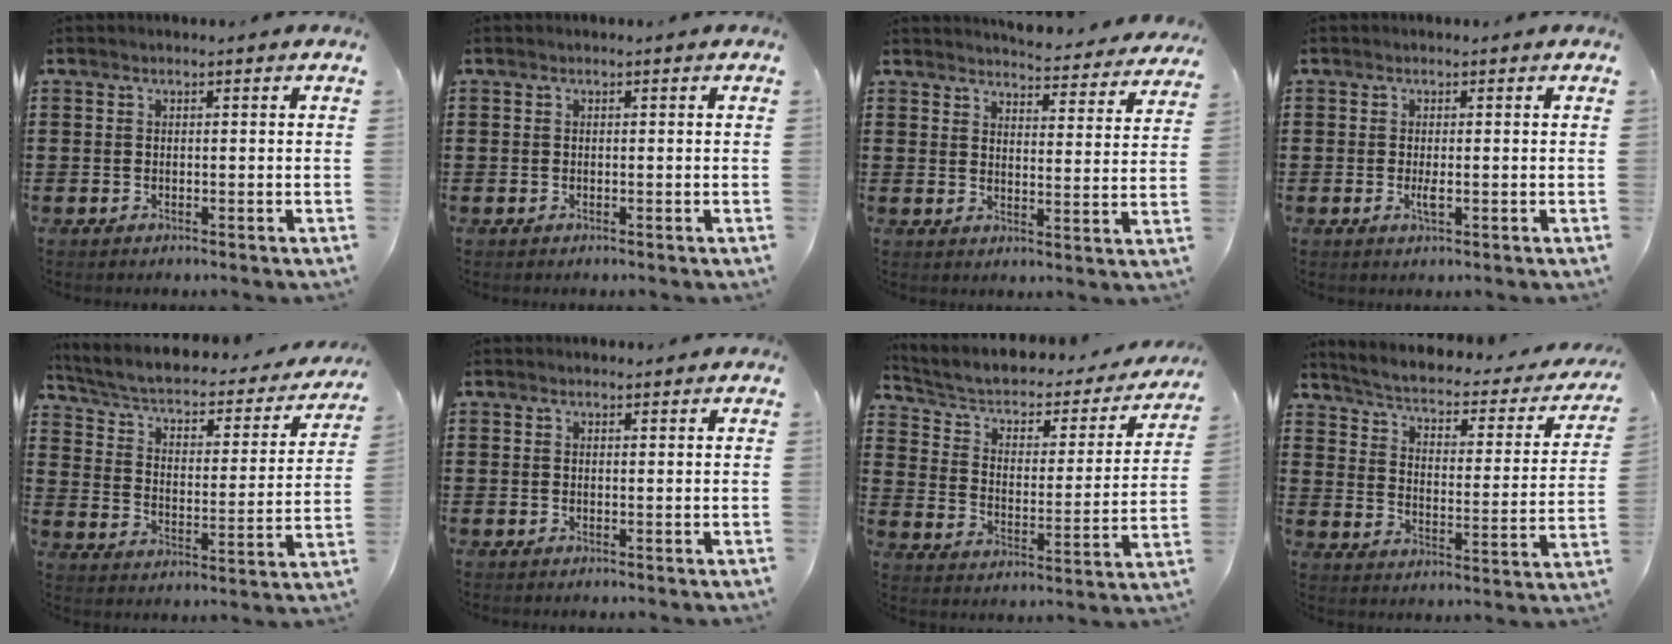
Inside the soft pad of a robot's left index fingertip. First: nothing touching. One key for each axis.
{"total": 0.0}
{"total": 4.6, "fx": 4.6, "fy": -0.2, "fz": 0.6, "tx": -0.015, "ty": -0.038, "tz": 0.075}
{"total": 1.7, "fx": -0.1, "fy": 0.4, "fz": 1.6, "tx": -0.038, "ty": -0.005, "tz": -0.004}
{"total": 3.7, "fx": 2.4, "fy": 1.6, "fz": 2.3, "tx": -0.058, "ty": -0.022, "tz": 0.033}
{"total": 0.5, "fx": 0.5, "fy": 0.2, "fz": 0.0, "tx": -0.001, "ty": 0.002, "tz": 0.010}
{"total": 4.2, "fx": 2.7, "fy": 2.3, "fz": 2.2, "tx": -0.060, "ty": -0.022, "tz": 0.037}
{"total": 2.6, "fx": 1.7, "fy": 0.6, "fz": 1.8, "tx": -0.049, "ty": -0.024, "tz": 0.017}